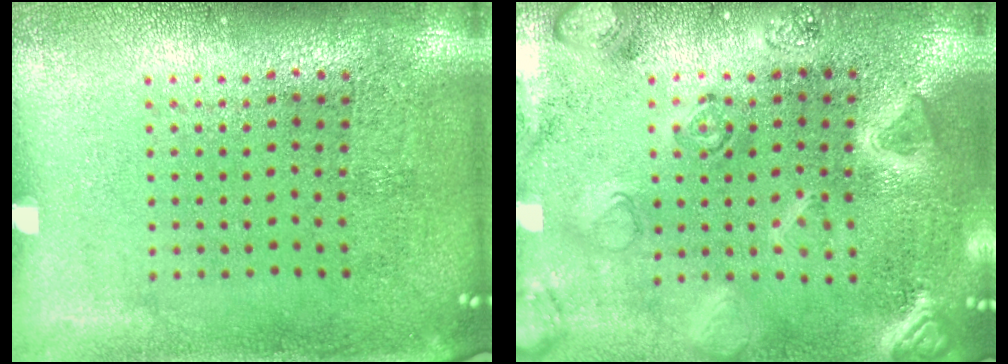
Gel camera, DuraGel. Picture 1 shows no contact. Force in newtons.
{"total": 2.9, "press": 2.9, "slide": 0.5}